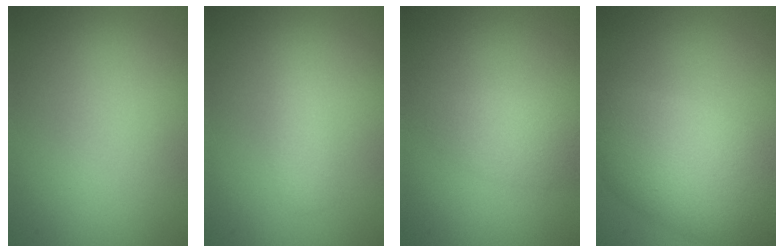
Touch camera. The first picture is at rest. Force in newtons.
{"total": 1.2, "press": 1.2, "slide": 0.1}
{"total": 2.1, "press": 2.0, "slide": 0.0}
{"total": 8.4, "press": 8.3, "slide": 0.1}